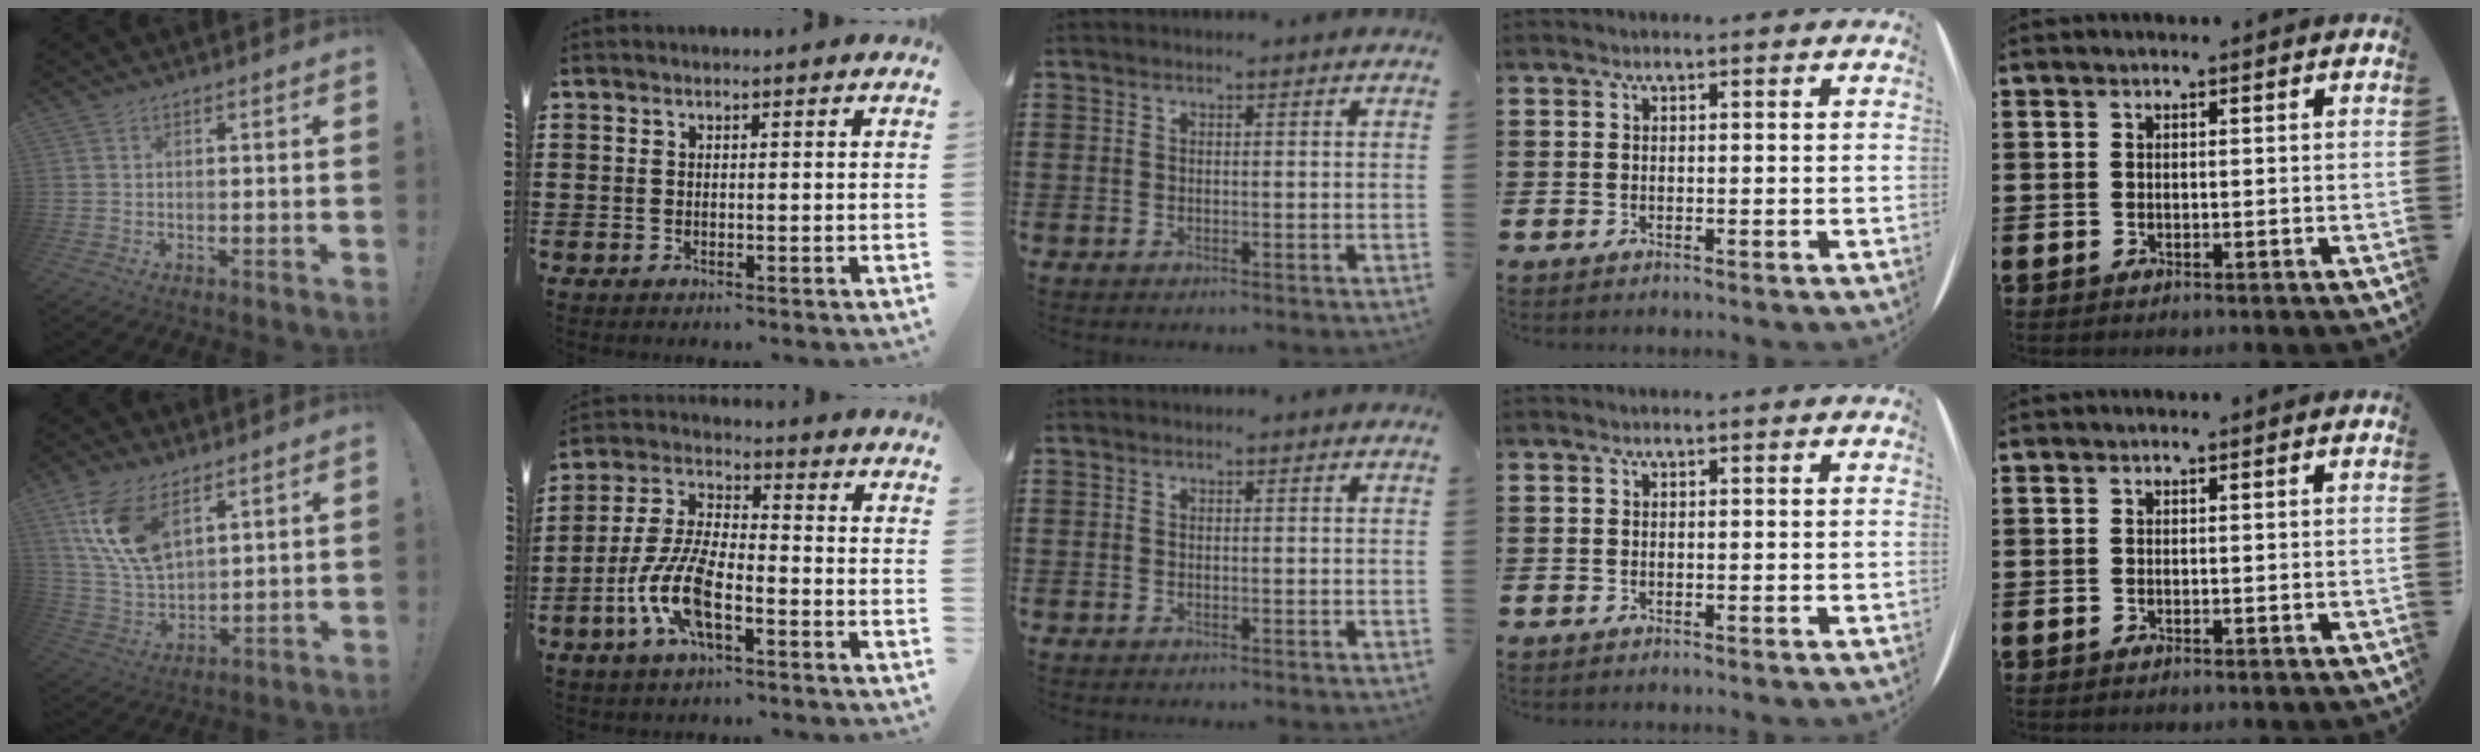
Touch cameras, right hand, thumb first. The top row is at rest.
{"thumb": {"total": 14.2, "force": [7.8, 7.4, 9.3], "torque": [-0.187, -0.032, 0.146]}, "index": {"total": 9.5, "force": [-4.0, 3.5, 7.9], "torque": [-0.193, -0.008, -0.081]}}